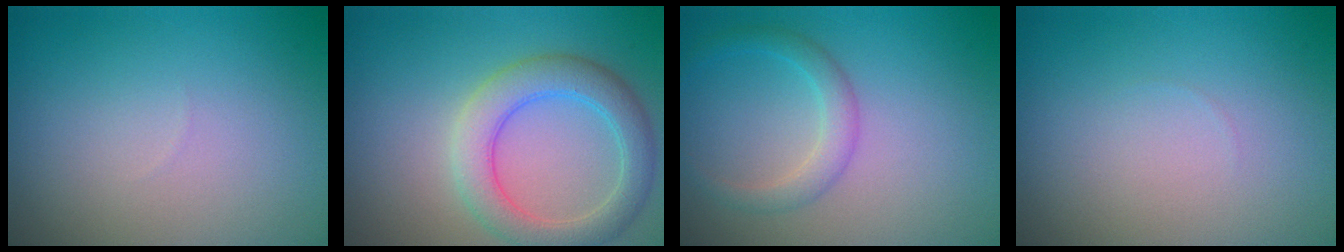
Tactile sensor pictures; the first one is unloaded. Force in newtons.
{"total": 4.7, "press": 4.7, "slide": 0.2}
{"total": 2.2, "press": 2.2, "slide": 0.0}
{"total": 0.0}